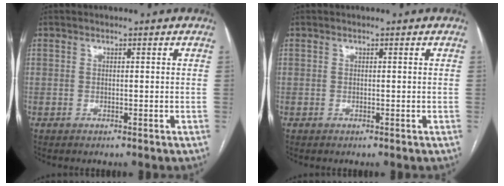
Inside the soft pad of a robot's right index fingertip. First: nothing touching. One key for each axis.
{"total": 0.0}